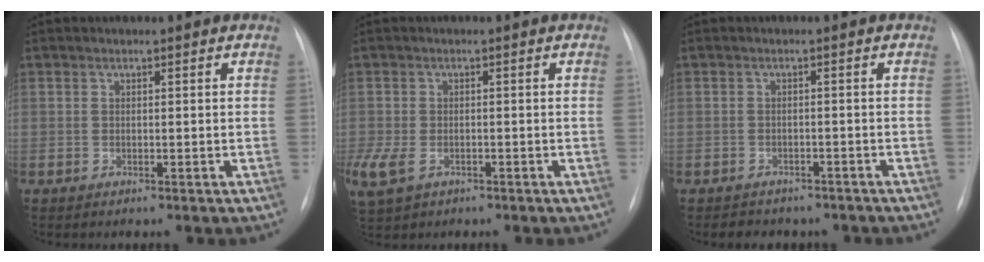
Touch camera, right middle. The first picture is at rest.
{"total": 8.5, "force": [-4.0, 5.5, 5.0], "torque": [-0.135, -0.010, -0.065]}
{"total": 6.2, "force": [-5.3, 2.9, 1.5], "torque": [-0.022, 0.010, -0.057]}